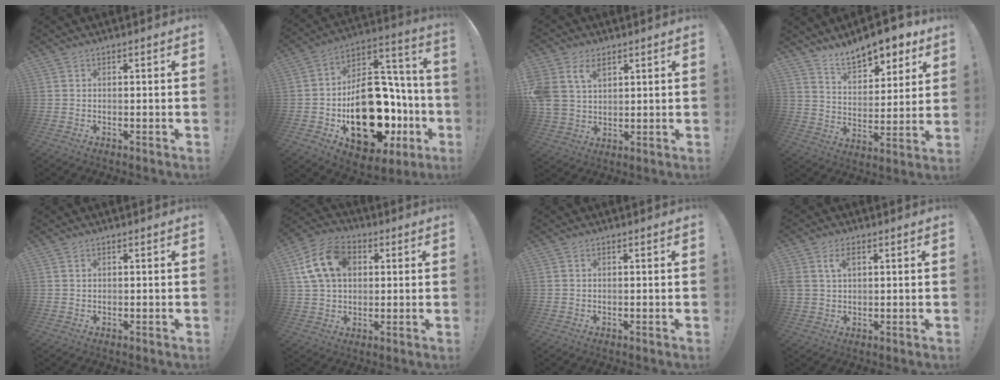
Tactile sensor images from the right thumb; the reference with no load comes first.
{"total": 29.3, "force": [-8.7, 18.0, 21.5], "torque": [-0.344, 0.056, -0.109]}
{"total": 9.3, "force": [4.7, 6.6, 4.6], "torque": [-0.111, -0.018, 0.092]}
{"total": 12.4, "force": [10.1, 4.8, 5.3], "torque": [-0.075, -0.074, 0.179]}
{"total": 0.7, "force": [0.6, 0.3, 0.3], "torque": [-0.006, 0.001, 0.012]}
{"total": 15.1, "force": [4.8, 10.8, 9.4], "torque": [-0.168, -0.005, 0.095]}
{"total": 0.5, "force": [0.3, 0.4, 0.2], "torque": [-0.005, 0.002, 0.005]}
{"total": 4.9, "force": [1.9, 3.4, 3.0], "torque": [-0.062, 0.003, 0.035]}